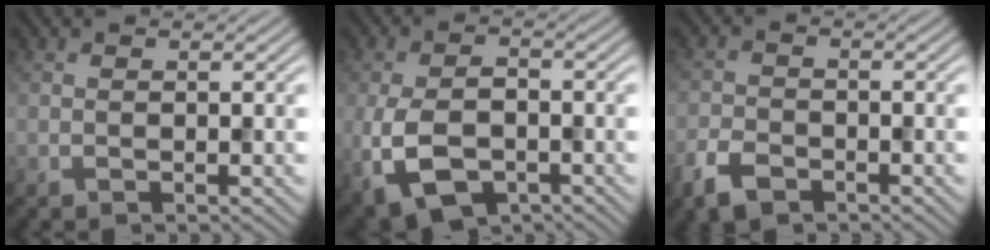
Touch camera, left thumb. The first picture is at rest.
{"total": 8.2, "force": [-3.1, 4.9, 5.8], "torque": [-0.139, -0.021, -0.059]}
{"total": 4.1, "force": [-2.9, 2.1, 2.1], "torque": [-0.045, -0.007, -0.065]}